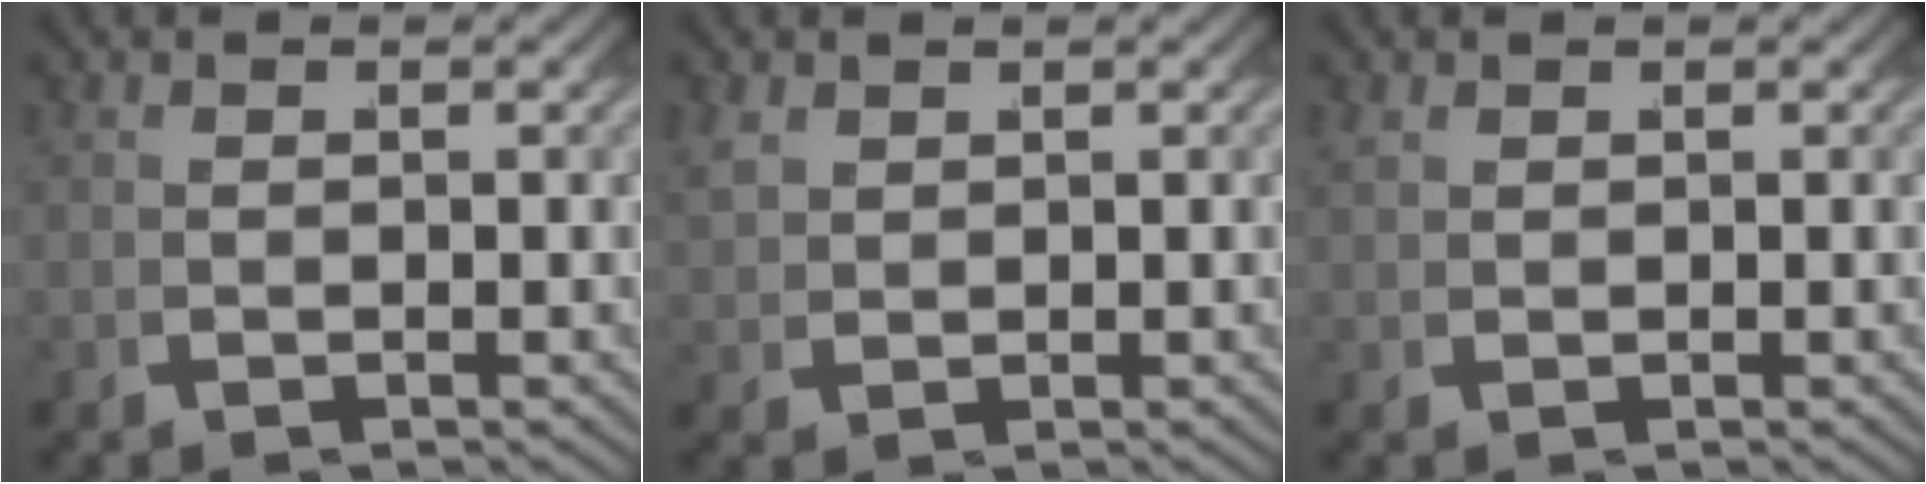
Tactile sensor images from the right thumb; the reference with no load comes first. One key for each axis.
{"total": 1.3, "fx": 1.1, "fy": 0.4, "fz": 0.5, "tx": -0.010, "ty": 0.006, "tz": 0.030}
{"total": 0.7, "fx": 0.7, "fy": -0.2, "fz": 0.1, "tx": 0.000, "ty": 0.006, "tz": 0.018}